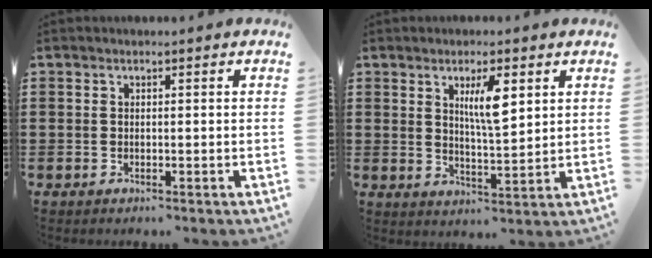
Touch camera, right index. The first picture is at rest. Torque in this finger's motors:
{"motor_torque": [0.49, 0.09, 0.44, 0.14]}